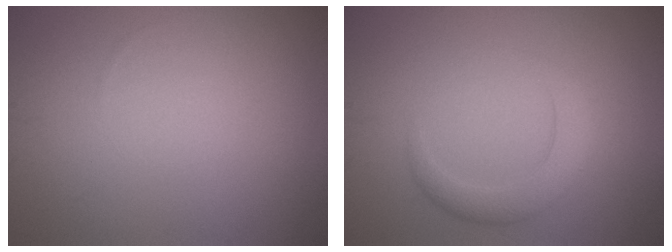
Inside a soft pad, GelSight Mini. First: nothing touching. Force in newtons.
{"total": 2.8, "press": 2.8, "slide": 0.2}